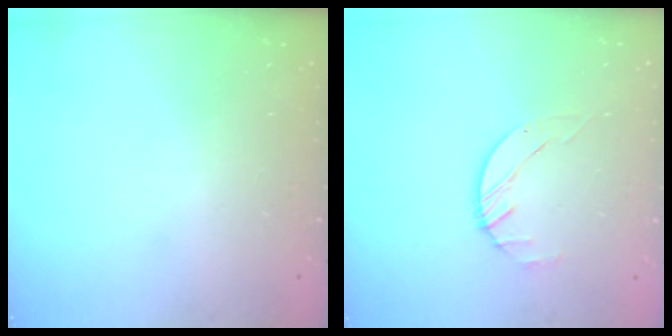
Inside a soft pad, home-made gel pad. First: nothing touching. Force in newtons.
{"total": 1.4, "press": 1.4, "slide": 0.2}